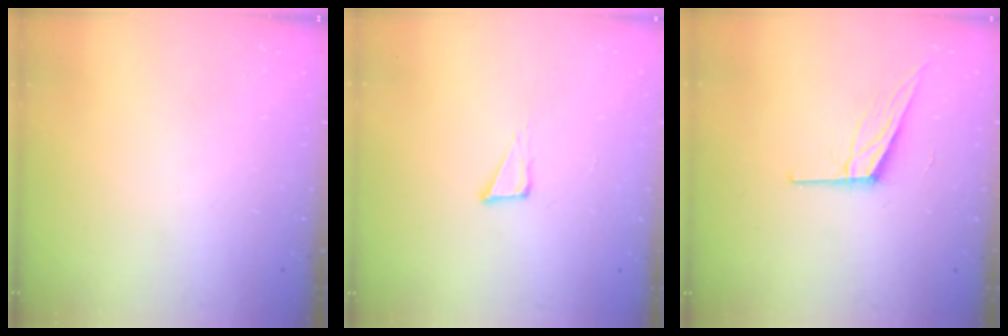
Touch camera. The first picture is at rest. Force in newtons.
{"total": 4.0, "press": 3.9, "slide": 0.8}
{"total": 10.8, "press": 10.4, "slide": 2.7}